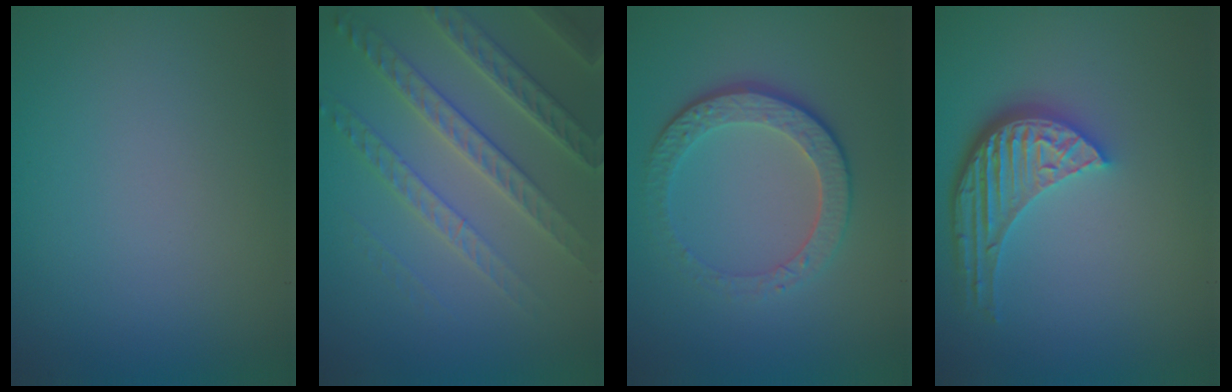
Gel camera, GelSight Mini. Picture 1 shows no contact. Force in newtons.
{"total": 6.0, "press": 4.6, "slide": 3.8}
{"total": 4.6, "press": 3.3, "slide": 3.2}
{"total": 5.2, "press": 3.9, "slide": 3.5}